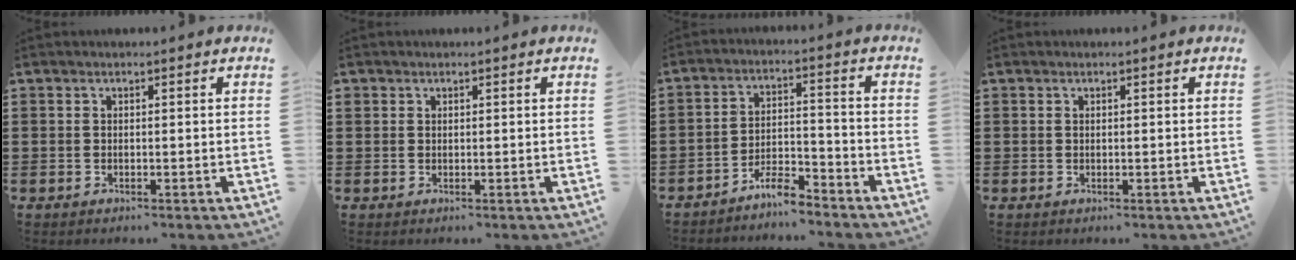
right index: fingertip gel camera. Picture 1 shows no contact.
{"total": 0.7, "force": [0.3, 0.7, 0.0], "torque": [-0.002, 0.004, 0.006]}
{"total": 5.0, "force": [-4.7, 0.8, 1.7], "torque": [-0.039, 0.009, -0.093]}
{"total": 0.0}